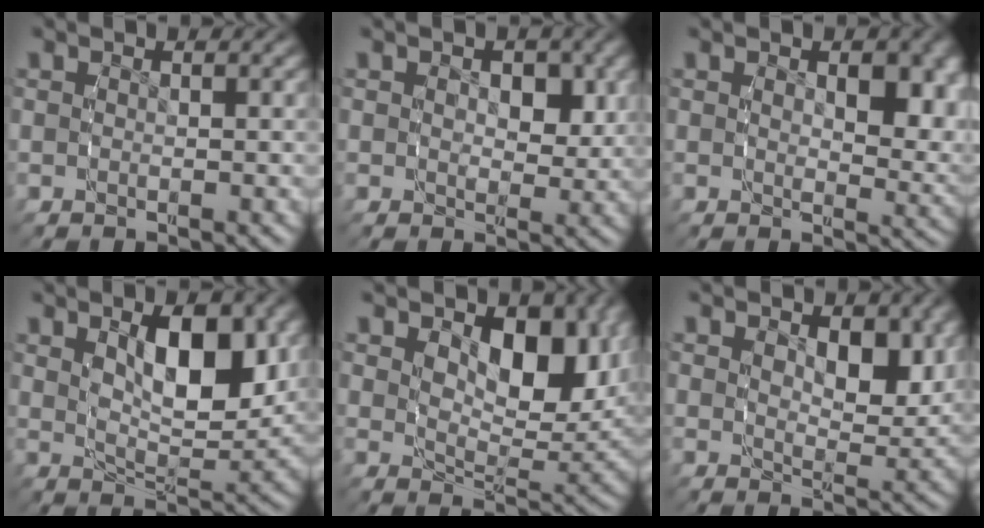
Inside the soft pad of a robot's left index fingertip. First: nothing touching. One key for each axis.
{"total": 2.9, "fx": 0.8, "fy": 2.1, "fz": 1.8, "tx": -0.028, "ty": -0.012, "tz": 0.017}
{"total": 3.5, "fx": 1.2, "fy": 1.4, "fz": 3.0, "tx": -0.034, "ty": -0.014, "tz": 0.026}
{"total": 6.4, "fx": 1.8, "fy": 2.4, "fz": 5.6, "tx": -0.087, "ty": -0.015, "tz": 0.039}
{"total": 7.2, "fx": 2.8, "fy": 3.5, "fz": 5.6, "tx": -0.080, "ty": -0.016, "tz": 0.052}
{"total": 3.5, "fx": 1.6, "fy": 1.5, "fz": 2.7, "tx": -0.043, "ty": -0.021, "tz": 0.035}